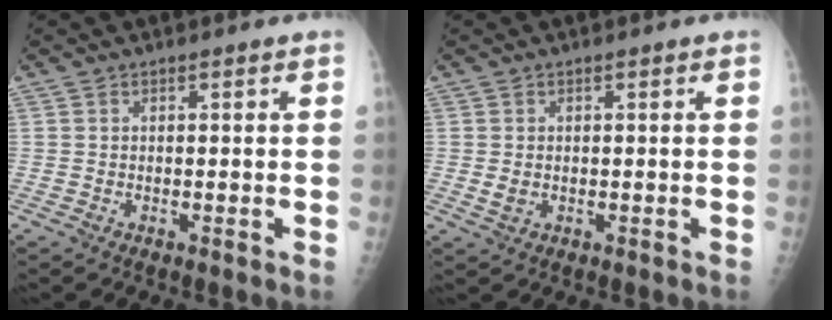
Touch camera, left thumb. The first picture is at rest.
{"total": 1.8, "force": [-0.1, 1.3, 1.1], "torque": [-0.020, -0.002, 0.002]}